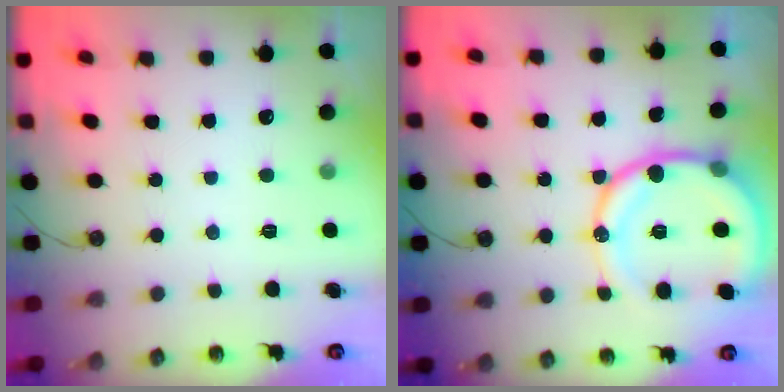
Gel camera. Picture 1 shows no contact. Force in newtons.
{"total": 16.8, "press": 16.7, "slide": 2.2}